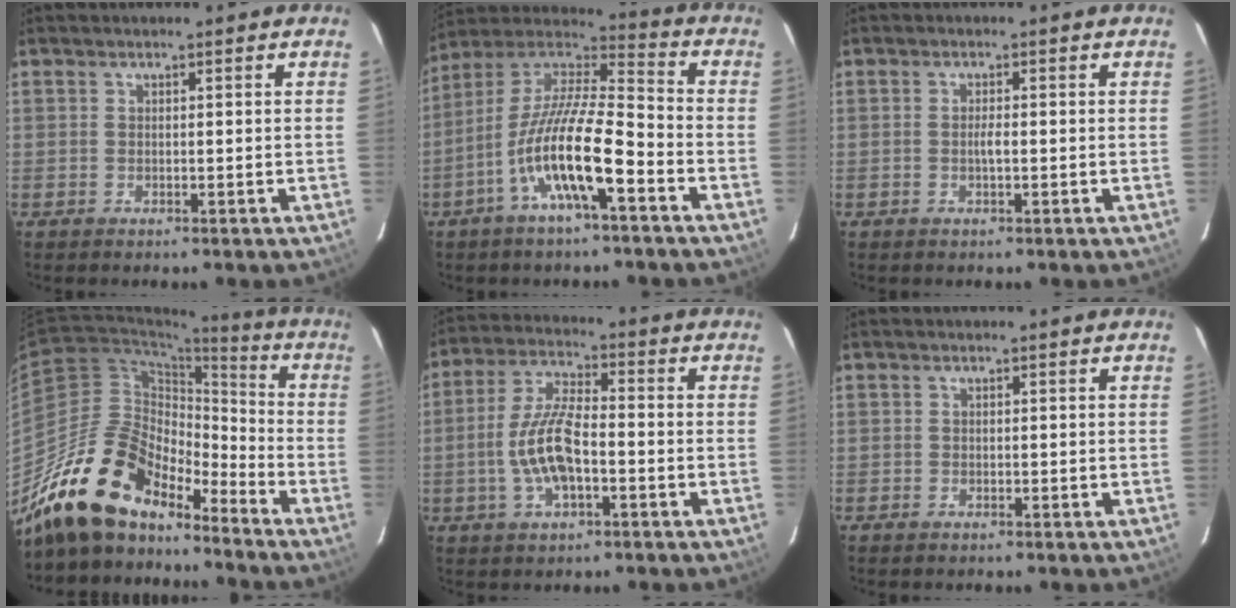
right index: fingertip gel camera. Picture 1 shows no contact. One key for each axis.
{"total": 16.0, "fx": -7.2, "fy": 3.1, "fz": 14.0, "tx": -0.260, "ty": -0.011, "tz": -0.142}
{"total": 1.4, "fx": -0.3, "fy": 0.1, "fz": 1.3, "tx": -0.024, "ty": 0.001, "tz": -0.008}
{"total": 18.9, "fx": -15.5, "fy": 6.9, "fz": 8.4, "tx": -0.157, "ty": 0.006, "tz": -0.281}
{"total": 10.6, "fx": -2.9, "fy": 3.8, "fz": 9.5, "tx": -0.196, "ty": 0.005, "tz": -0.052}
{"total": 0.6, "fx": -0.4, "fy": 0.3, "fz": 0.1, "tx": -0.001, "ty": 0.001, "tz": -0.008}